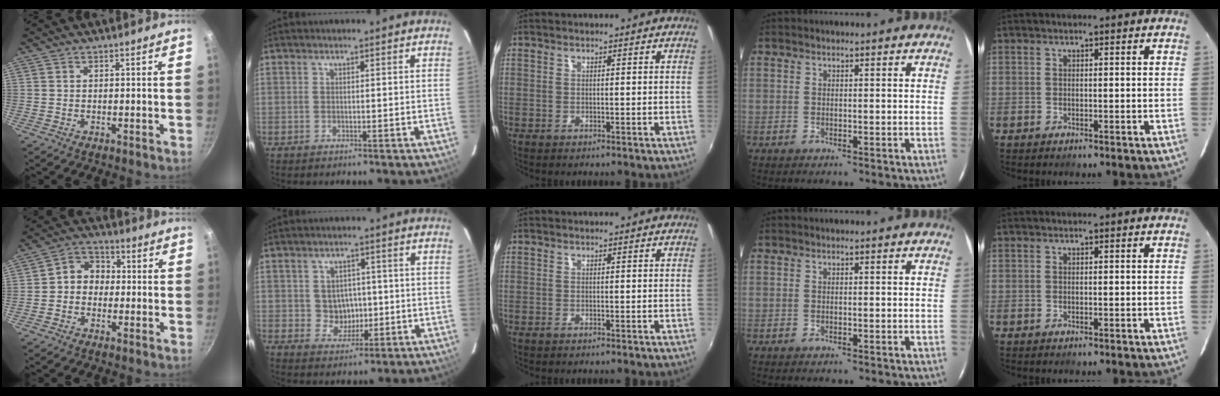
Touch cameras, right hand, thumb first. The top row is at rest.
{"thumb": {"total": 6.4, "force": [-0.4, 5.5, 3.4], "torque": [-0.022, 0.021, -0.025]}, "index": {"total": 4.9, "force": [0.1, 4.7, 1.4], "torque": [-0.030, 0.013, 0.012]}}